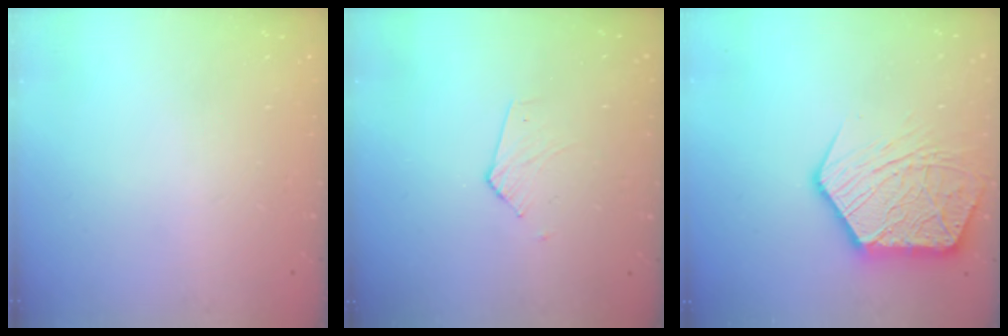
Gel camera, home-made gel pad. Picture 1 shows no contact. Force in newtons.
{"total": 2.9, "press": 2.9, "slide": 0.2}
{"total": 16.0, "press": 16.0, "slide": 1.3}